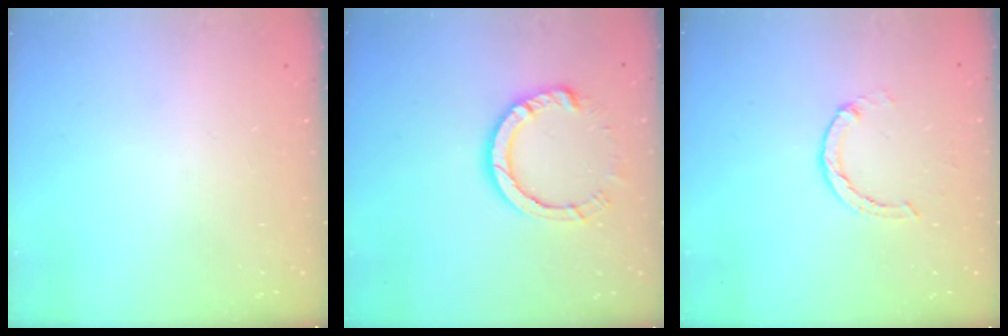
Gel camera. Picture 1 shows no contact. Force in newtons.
{"total": 9.1, "press": 9.1, "slide": 0.7}
{"total": 1.8, "press": 1.8, "slide": 0.2}